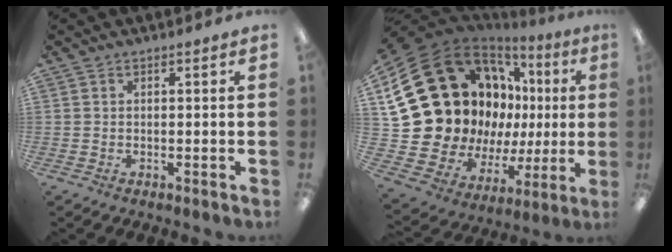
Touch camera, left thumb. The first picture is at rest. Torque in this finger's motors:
{"motor_torque": [1.93, 3.07, 1.60, -1.17, 0.51]}